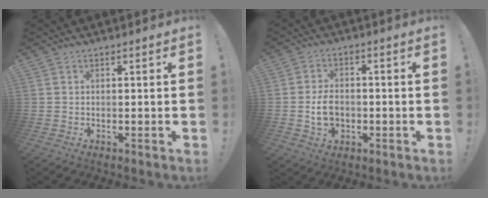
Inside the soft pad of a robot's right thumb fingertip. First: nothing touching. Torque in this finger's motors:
{"motor_torque": [-0.03, 0.35, -0.06, -0.04, 0.19]}